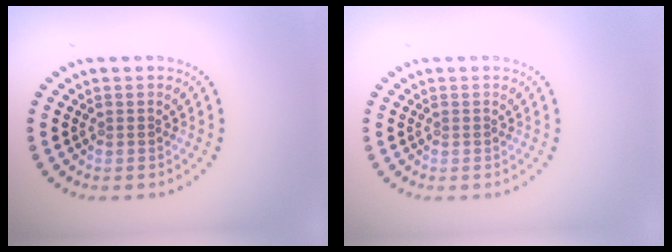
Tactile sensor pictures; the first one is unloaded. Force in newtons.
{"total": 0.0}